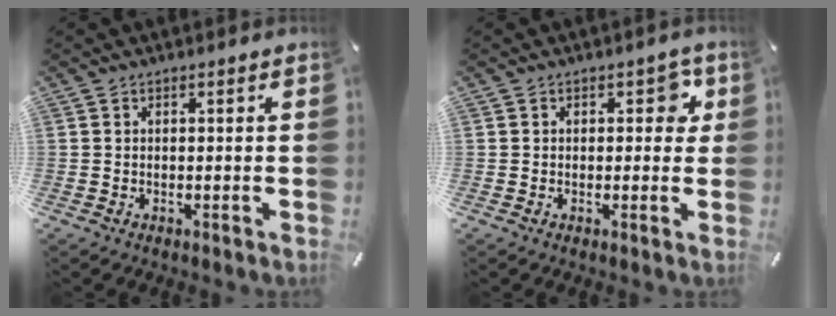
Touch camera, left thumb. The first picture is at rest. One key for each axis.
{"total": 4.2, "fx": 0.9, "fy": 2.8, "fz": 3.0, "tx": -0.022, "ty": -0.002, "tz": 0.005}